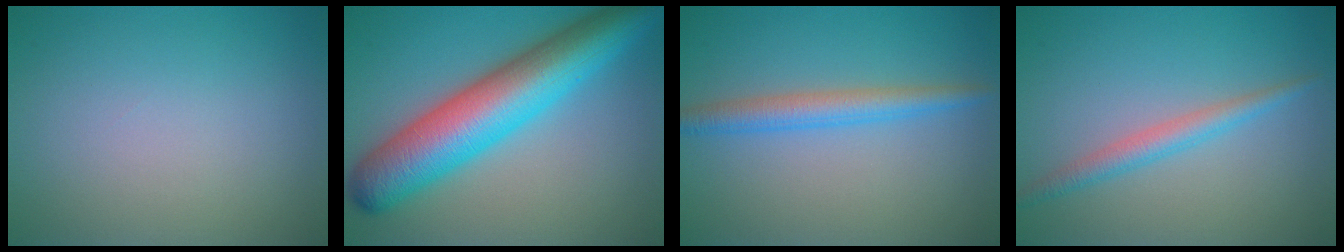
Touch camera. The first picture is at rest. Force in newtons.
{"total": 10.9, "press": 10.9, "slide": 0.1}
{"total": 3.0, "press": 3.0, "slide": 0.2}
{"total": 2.3, "press": 2.3, "slide": 0.1}